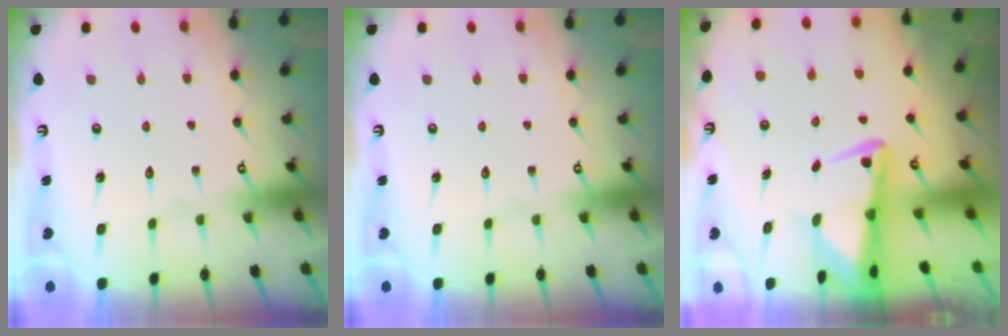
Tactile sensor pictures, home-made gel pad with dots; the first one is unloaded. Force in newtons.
{"total": 0.0}
{"total": 4.5, "press": 4.4, "slide": 0.8}